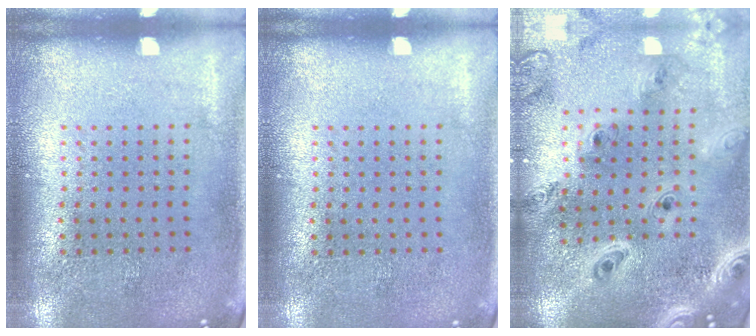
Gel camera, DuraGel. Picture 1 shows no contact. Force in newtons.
{"total": 0.0}
{"total": 2.9, "press": 2.4, "slide": 1.6}